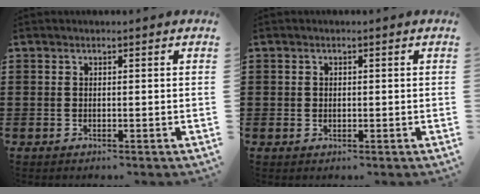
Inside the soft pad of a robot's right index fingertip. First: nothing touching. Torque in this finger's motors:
{"motor_torque": [0.08, 0.37, -0.08, -0.01]}